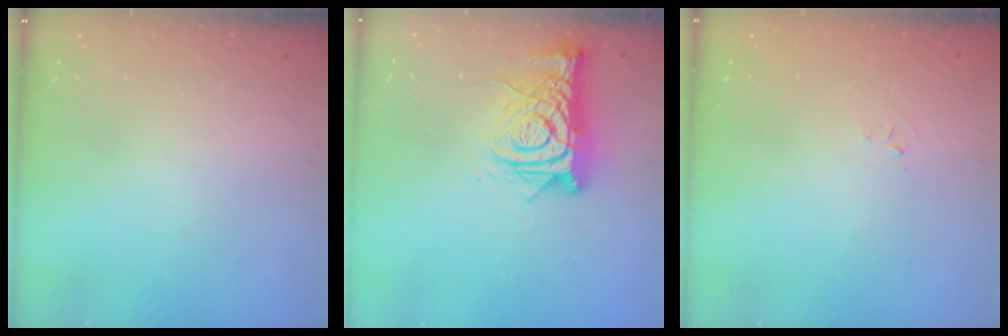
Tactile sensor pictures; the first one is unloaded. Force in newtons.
{"total": 13.3, "press": 13.3, "slide": 1.1}
{"total": 2.6, "press": 2.6, "slide": 0.4}